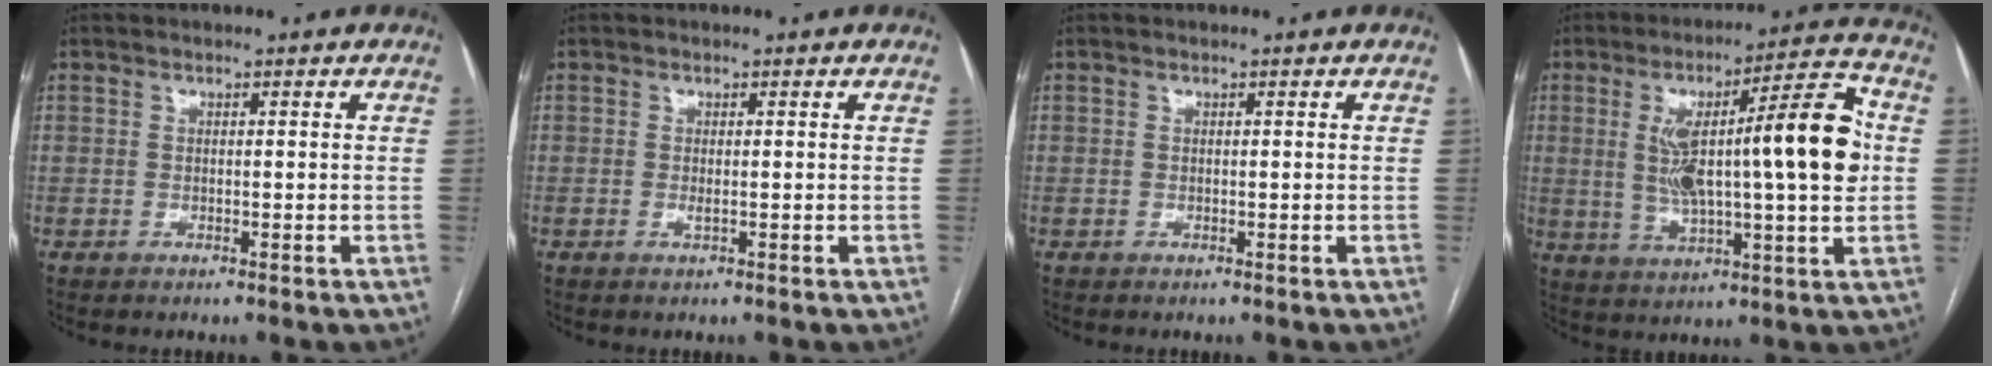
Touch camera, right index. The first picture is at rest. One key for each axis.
{"total": 0.6, "fx": -0.1, "fy": 0.1, "fz": 0.6, "tx": -0.013, "ty": -0.001, "tz": -0.003}
{"total": 0.0}
{"total": 17.3, "fx": 2.1, "fy": 2.3, "fz": 17.0, "tx": -0.269, "ty": 0.028, "tz": 0.034}